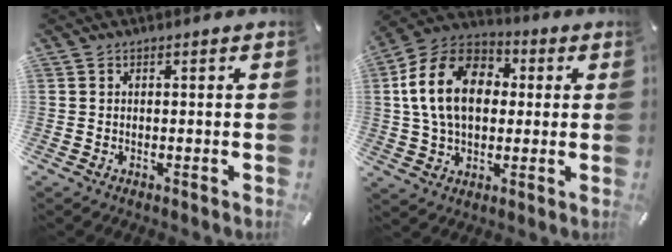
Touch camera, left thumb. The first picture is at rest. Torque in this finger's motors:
{"motor_torque": [0.32, 1.18, 1.59, -1.18, 0.59]}